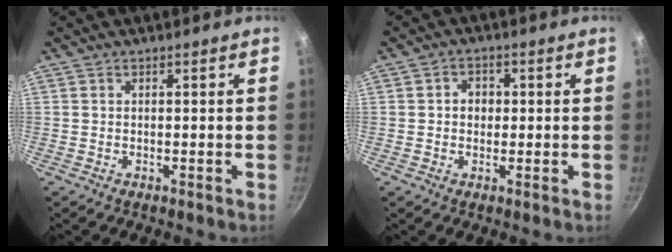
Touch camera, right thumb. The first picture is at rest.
{"total": 3.4, "force": [0.2, 2.9, 1.7], "torque": [-0.008, 0.005, 0.000]}